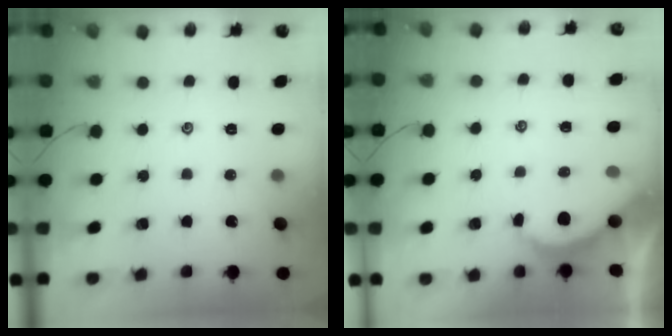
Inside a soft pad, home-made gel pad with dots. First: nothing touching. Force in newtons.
{"total": 2.6, "press": 2.6, "slide": 0.3}